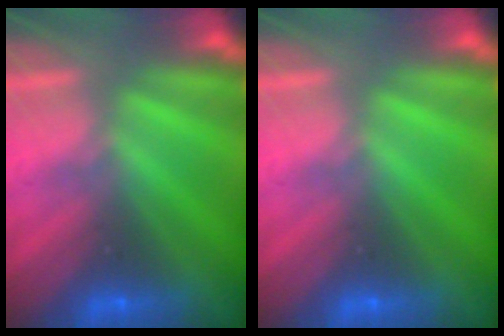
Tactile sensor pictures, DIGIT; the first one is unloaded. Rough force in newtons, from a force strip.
{"total": 0.0}